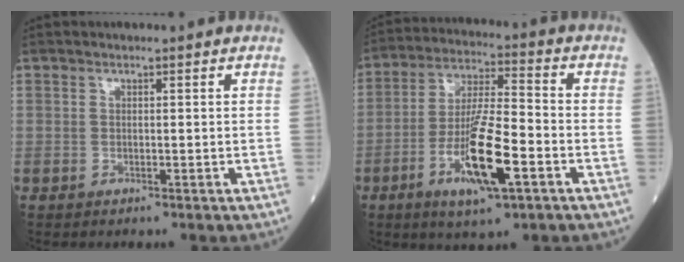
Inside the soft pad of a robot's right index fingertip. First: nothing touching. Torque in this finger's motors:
{"motor_torque": [1.64, -0.50, 0.63, 0.21]}